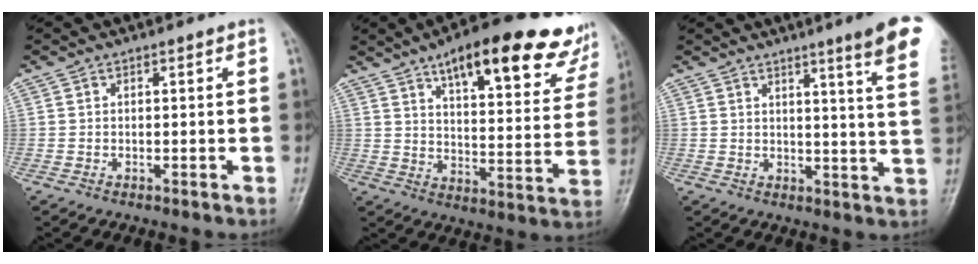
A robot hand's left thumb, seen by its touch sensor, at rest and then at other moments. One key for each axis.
{"total": 24.3, "fx": 16.0, "fy": 7.4, "fz": 16.8, "tx": -0.192, "ty": -0.045, "tz": 0.214}
{"total": 11.9, "fx": 7.3, "fy": 0.2, "fz": 9.4, "tx": -0.111, "ty": -0.035, "tz": 0.077}